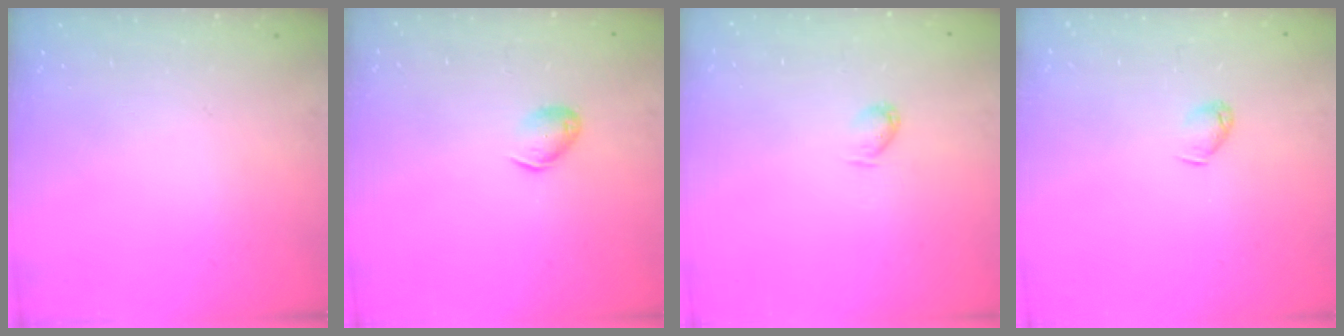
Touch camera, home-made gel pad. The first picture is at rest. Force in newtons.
{"total": 6.4, "press": 6.3, "slide": 1.1}
{"total": 3.1, "press": 3.1, "slide": 0.6}
{"total": 3.2, "press": 3.1, "slide": 0.6}